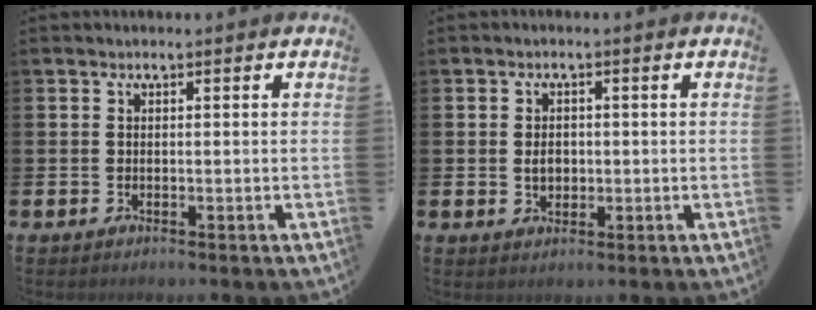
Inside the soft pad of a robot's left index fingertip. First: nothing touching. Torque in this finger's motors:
{"motor_torque": [0.14, 0.05, 0.06, 0.05]}